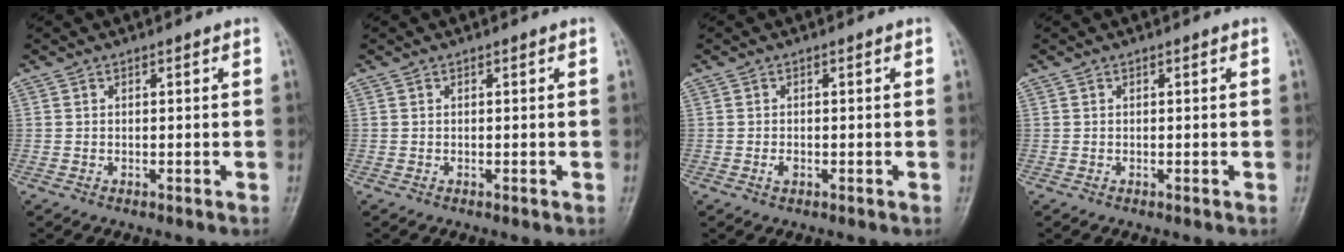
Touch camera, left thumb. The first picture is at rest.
{"total": 0.0}
{"total": 1.3, "force": [-0.4, 0.7, 1.0], "torque": [-0.017, 0.005, -0.007]}
{"total": 0.0}